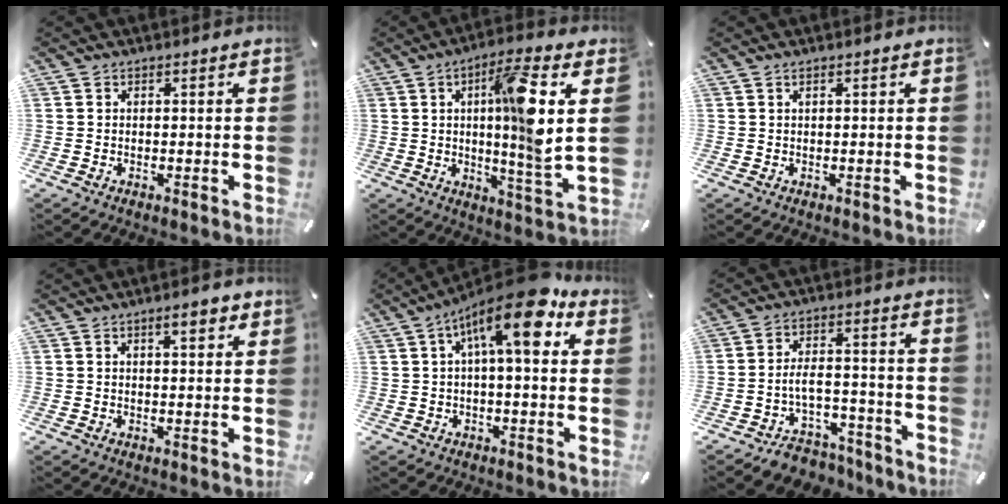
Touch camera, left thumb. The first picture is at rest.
{"total": 13.8, "force": [3.2, 1.5, 13.3], "torque": [-0.207, -0.013, 0.043]}
{"total": 0.8, "force": [0.3, 0.0, 0.7], "torque": [-0.014, 0.000, 0.004]}
{"total": 4.4, "force": [2.4, 1.3, 3.4], "torque": [-0.047, -0.006, 0.037]}
{"total": 14.0, "force": [5.4, 3.9, 12.3], "torque": [-0.187, -0.029, 0.083]}
{"total": 7.4, "force": [-4.4, 4.4, 4.0], "torque": [-0.072, 0.021, -0.079]}